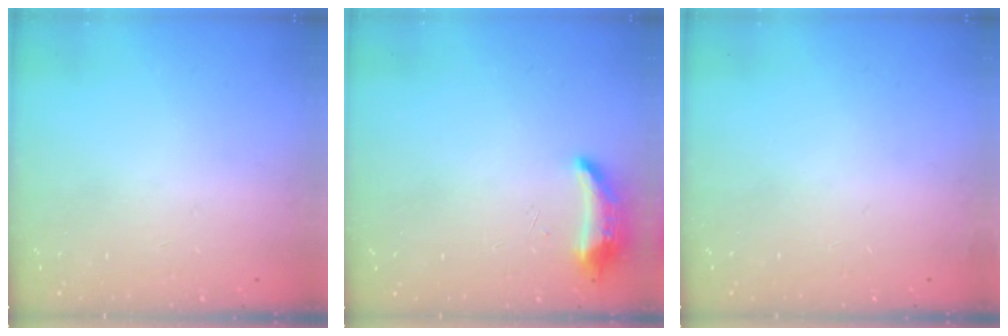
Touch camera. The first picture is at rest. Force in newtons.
{"total": 14.7, "press": 10.1, "slide": 10.7}
{"total": 2.2, "press": 2.1, "slide": 0.8}